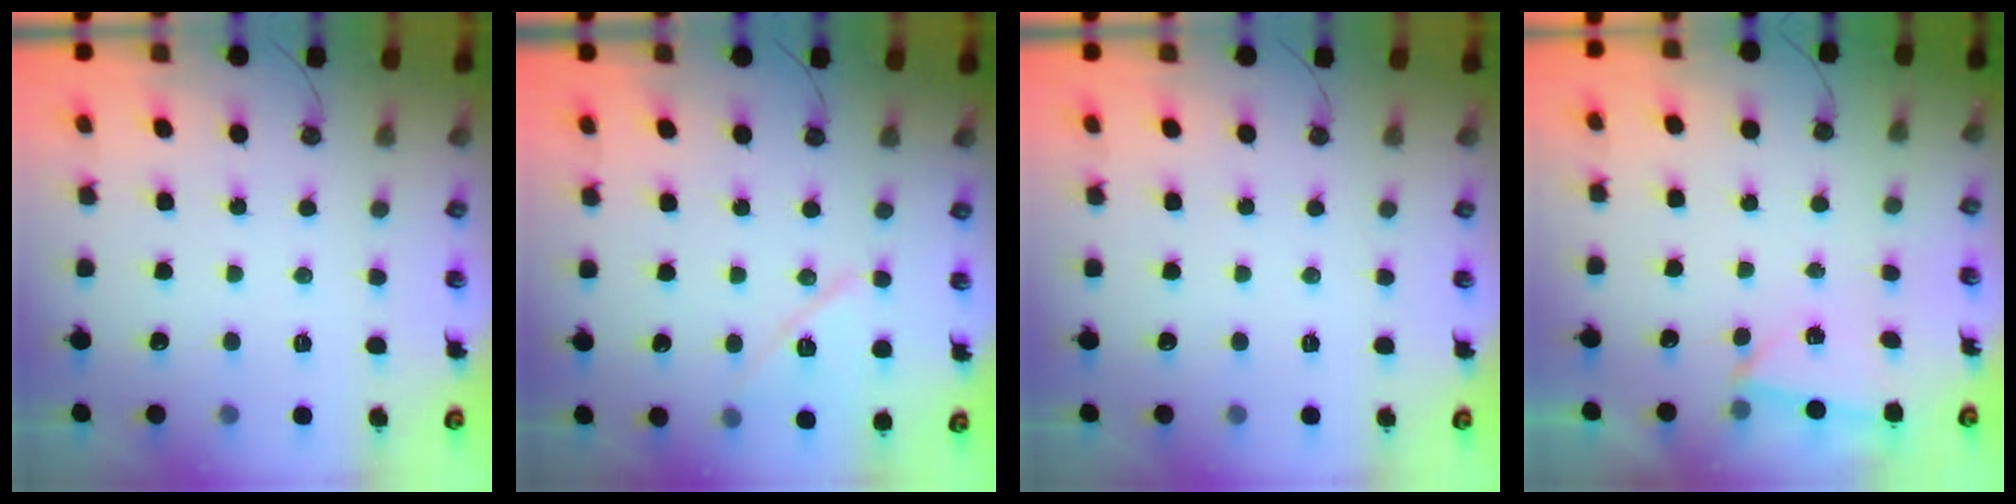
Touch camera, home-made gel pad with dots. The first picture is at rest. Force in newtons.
{"total": 10.4, "press": 10.4, "slide": 0.8}
{"total": 0.0}
{"total": 2.5, "press": 0.6, "slide": 2.4}